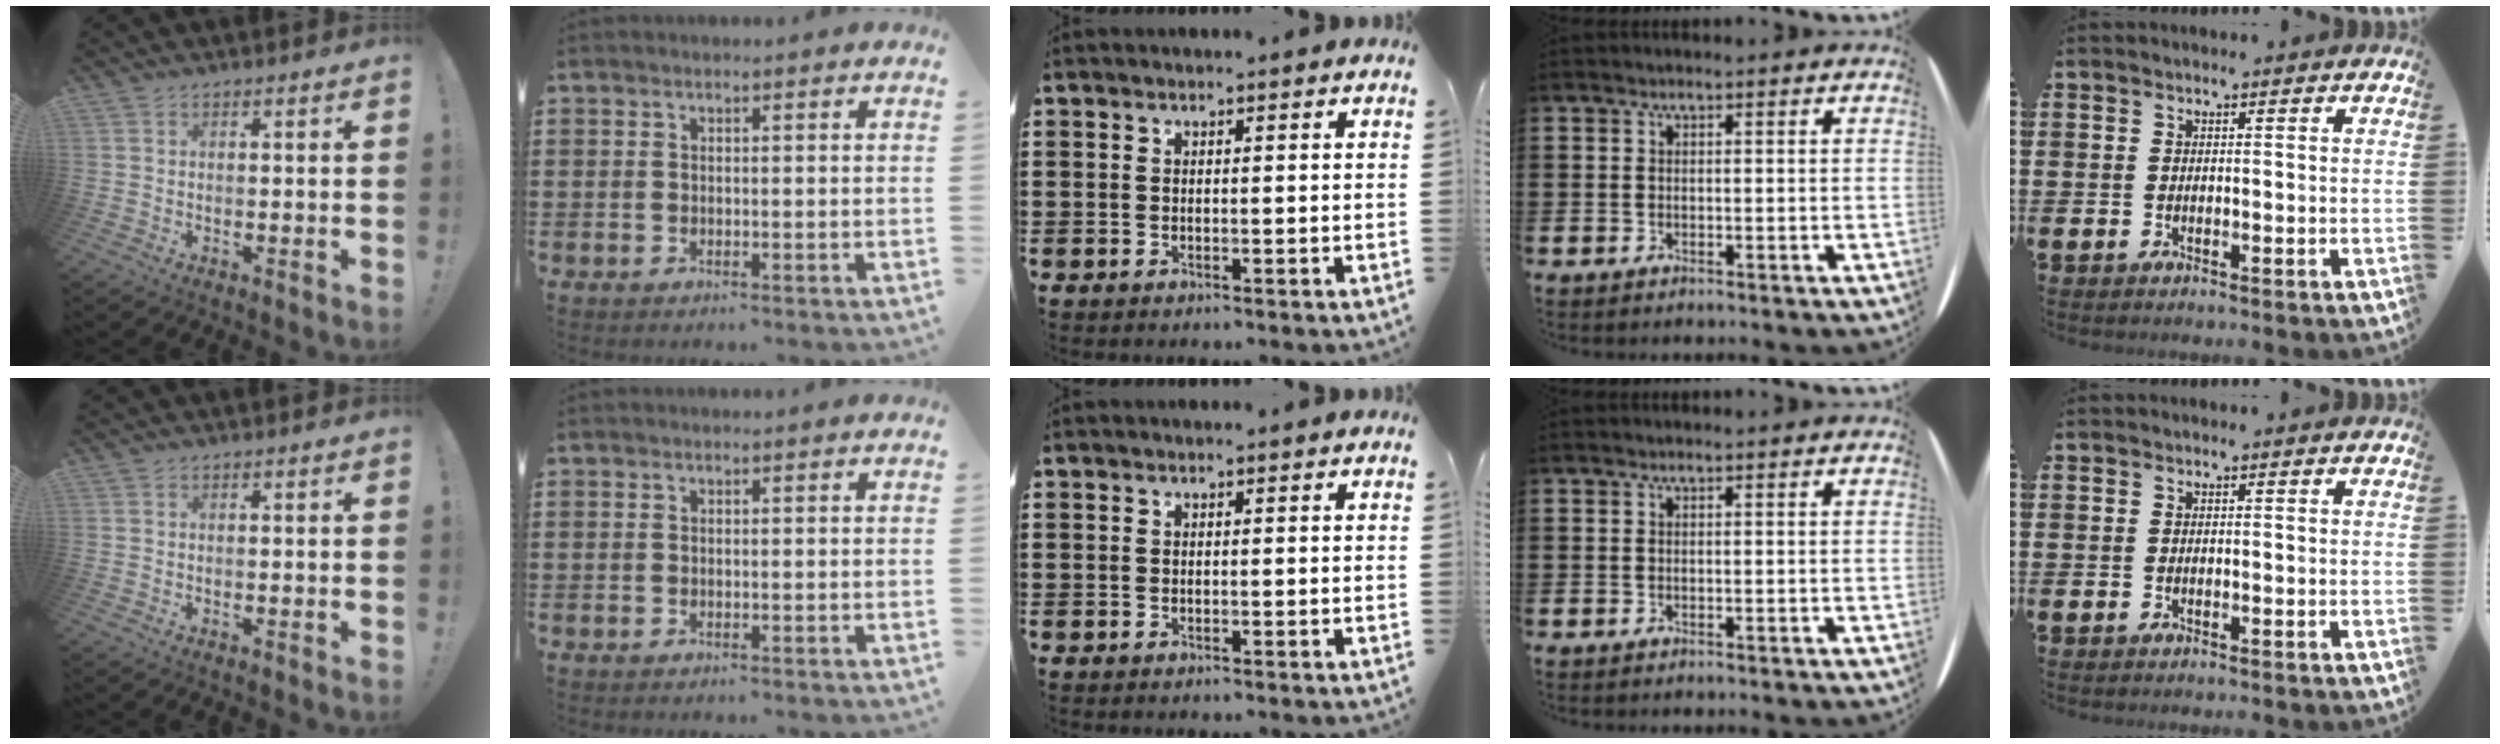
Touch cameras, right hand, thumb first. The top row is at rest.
{}